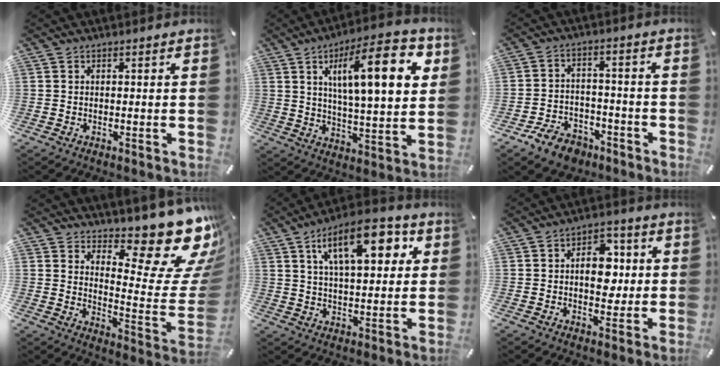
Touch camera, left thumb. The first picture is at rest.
{"total": 20.4, "force": [7.5, 6.8, 17.6], "torque": [-0.272, -0.013, 0.110]}
{"total": 8.3, "force": [-5.8, 5.2, 2.8], "torque": [-0.048, 0.044, -0.105]}
{"total": 18.7, "force": [13.7, 6.6, 10.9], "torque": [-0.112, -0.130, 0.220]}
{"total": 16.0, "force": [7.2, 7.3, 12.3], "torque": [-0.184, -0.014, 0.115]}
{"total": 9.8, "force": [0.7, 6.6, 7.2], "torque": [-0.090, 0.002, 0.008]}